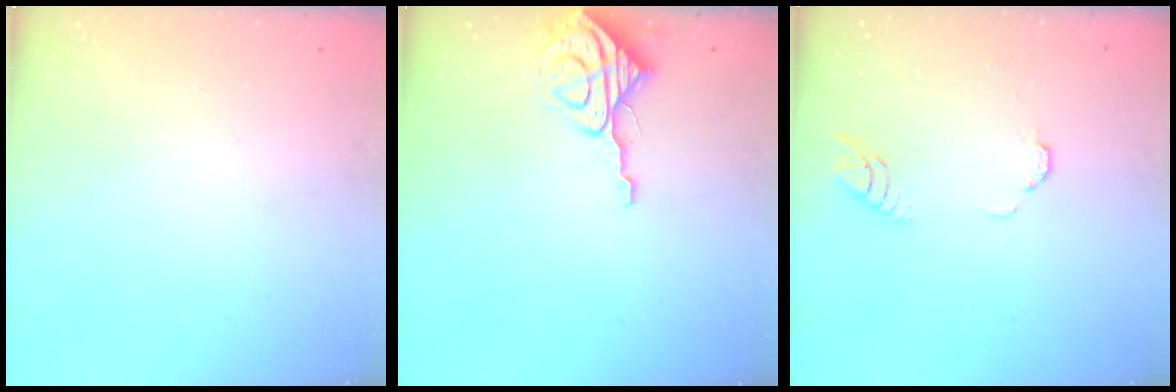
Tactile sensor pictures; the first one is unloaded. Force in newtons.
{"total": 8.1, "press": 8.1, "slide": 0.7}
{"total": 3.9, "press": 3.9, "slide": 0.3}